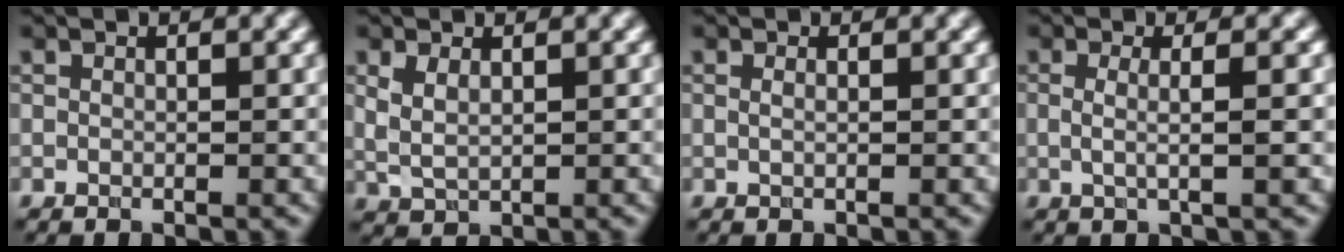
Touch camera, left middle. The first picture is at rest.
{"total": 2.2, "force": [0.8, 1.2, 1.7], "torque": [-0.041, -0.004, 0.021]}
{"total": 0.7, "force": [0.3, 0.3, 0.6], "torque": [-0.010, -0.003, 0.000]}
{"total": 2.8, "force": [0.0, 0.8, 2.7], "torque": [-0.046, -0.005, -0.006]}